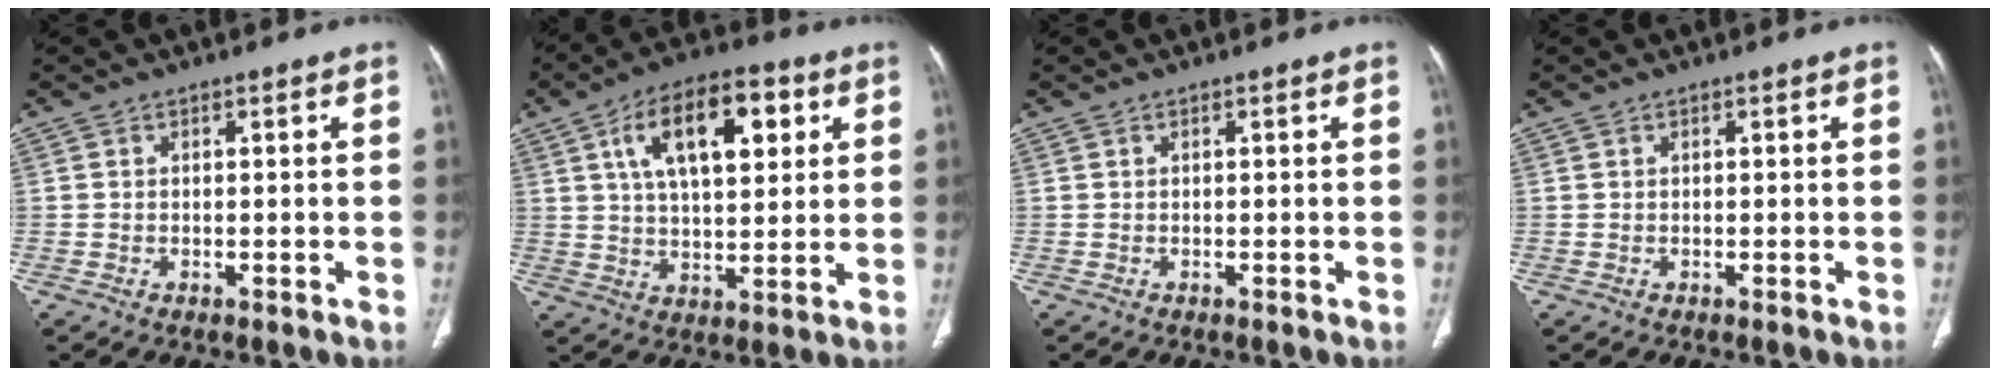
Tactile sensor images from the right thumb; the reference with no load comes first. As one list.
[{"total": 16.2, "force": [6.0, 7.8, 12.9], "torque": [-0.186, -0.003, 0.096]}, {"total": 0.0}, {"total": 0.0}]